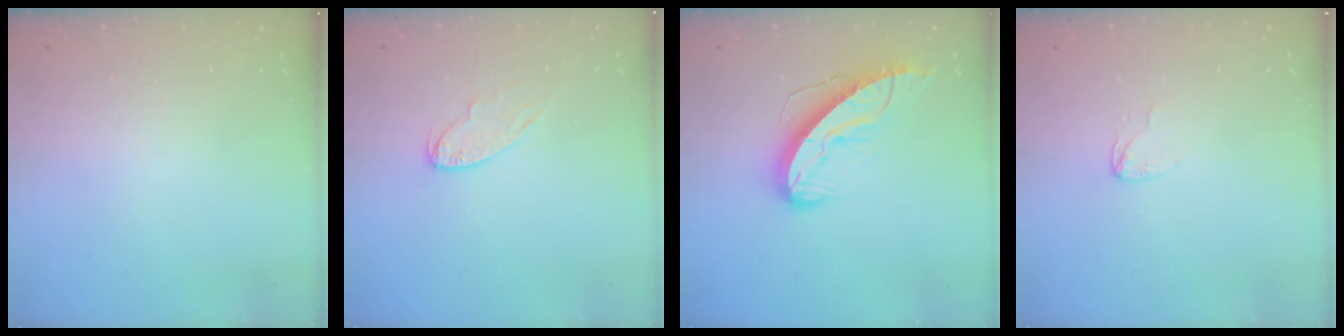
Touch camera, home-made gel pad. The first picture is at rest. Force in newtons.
{"total": 6.7, "press": 6.7, "slide": 0.2}
{"total": 11.3, "press": 11.2, "slide": 0.8}
{"total": 2.6, "press": 2.6, "slide": 0.0}